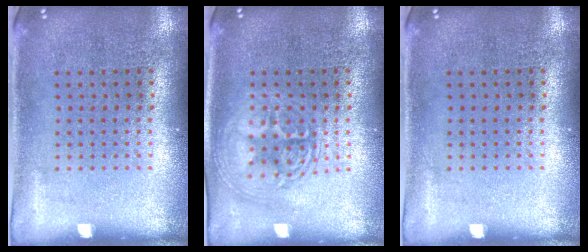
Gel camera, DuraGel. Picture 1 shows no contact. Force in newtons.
{"total": 2.9, "press": 2.8, "slide": 0.4}
{"total": 0.0}